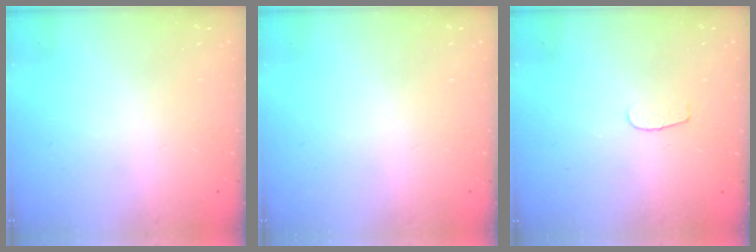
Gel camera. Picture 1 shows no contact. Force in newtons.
{"total": 0.0}
{"total": 3.7, "press": 3.6, "slide": 0.4}